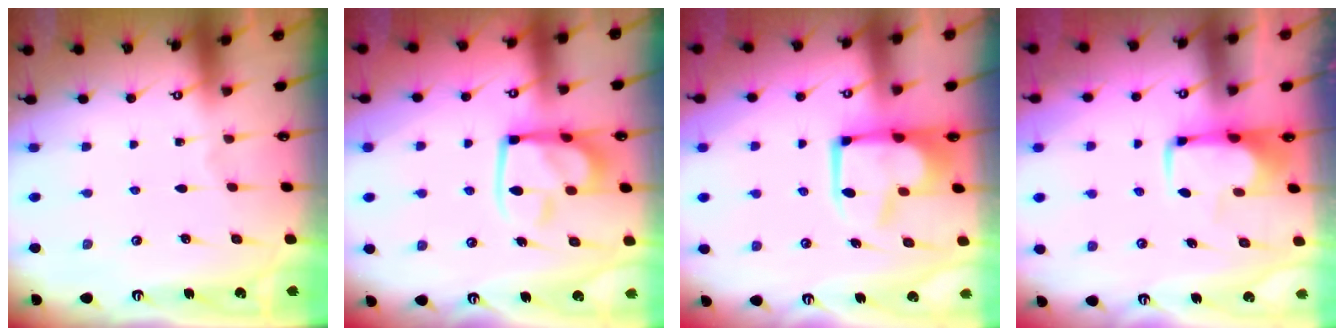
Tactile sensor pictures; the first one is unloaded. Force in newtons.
{"total": 13.3, "press": 13.2, "slide": 1.7}
{"total": 7.6, "press": 7.6, "slide": 0.7}
{"total": 1.9, "press": 1.9, "slide": 0.5}